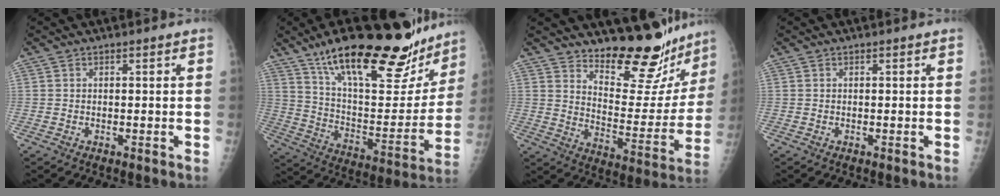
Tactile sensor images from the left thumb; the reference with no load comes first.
{"total": 30.8, "force": [21.7, 10.3, 19.2], "torque": [-0.254, -0.069, 0.336]}
{"total": 18.1, "force": [16.3, 5.1, 5.8], "torque": [-0.025, -0.148, 0.228]}
{"total": 0.0}